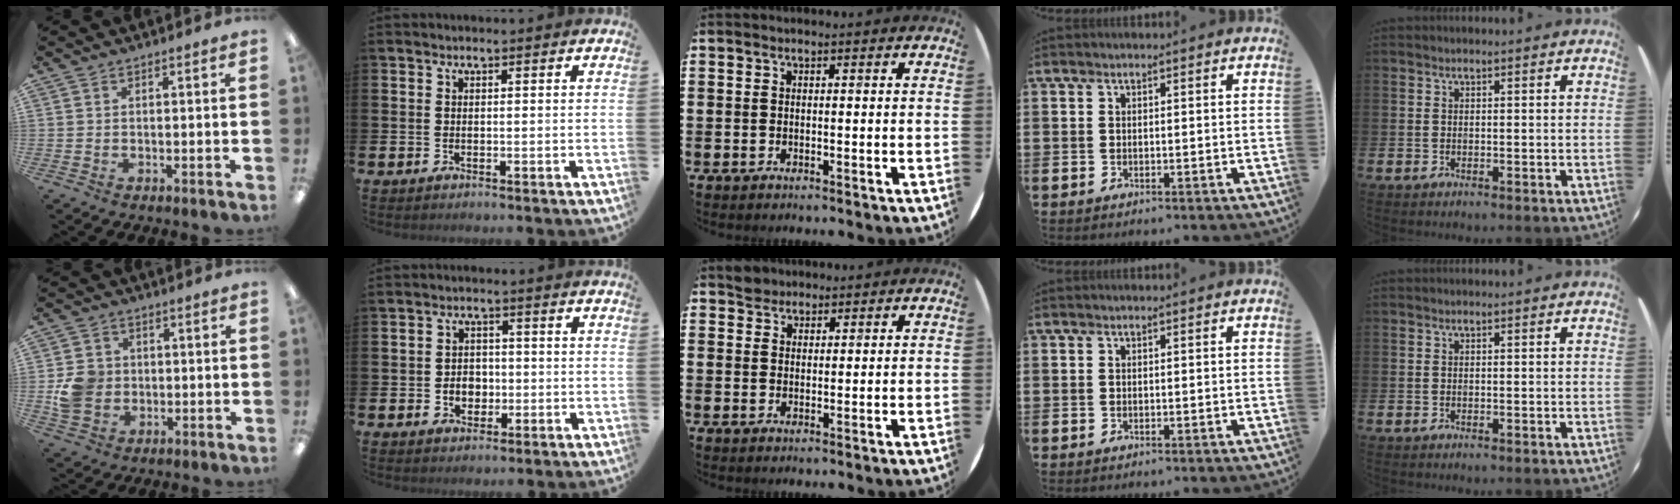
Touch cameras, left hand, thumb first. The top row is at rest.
{"thumb": {"total": 7.6, "force": [-0.3, 6.9, 3.3], "torque": [-0.058, 0.011, -0.004]}, "index": {"total": 3.2, "force": [-0.7, 2.7, 1.5], "torque": [-0.018, 0.000, -0.022]}, "middle": {"total": 2.1, "force": [1.9, 0.9, -0.2], "torque": [0.009, 0.000, 0.037]}}